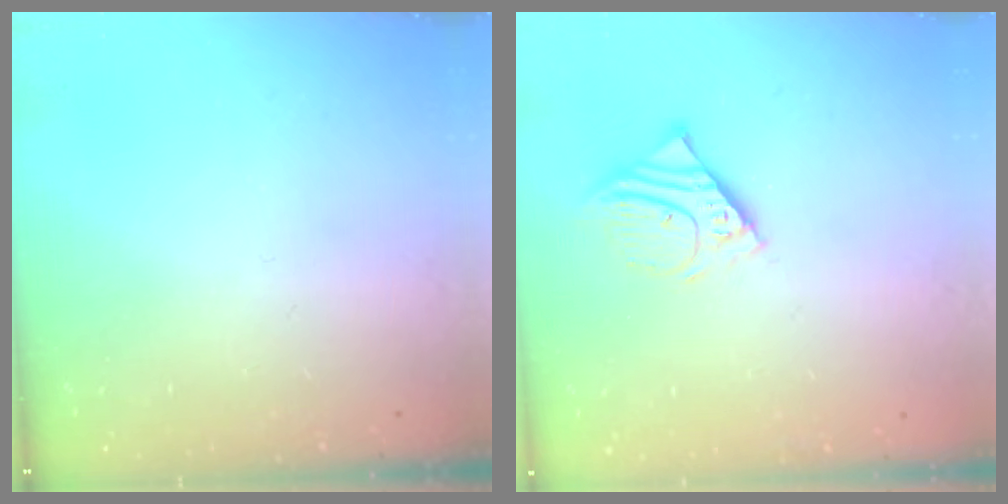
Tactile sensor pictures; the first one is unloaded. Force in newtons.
{"total": 7.0, "press": 6.9, "slide": 1.0}